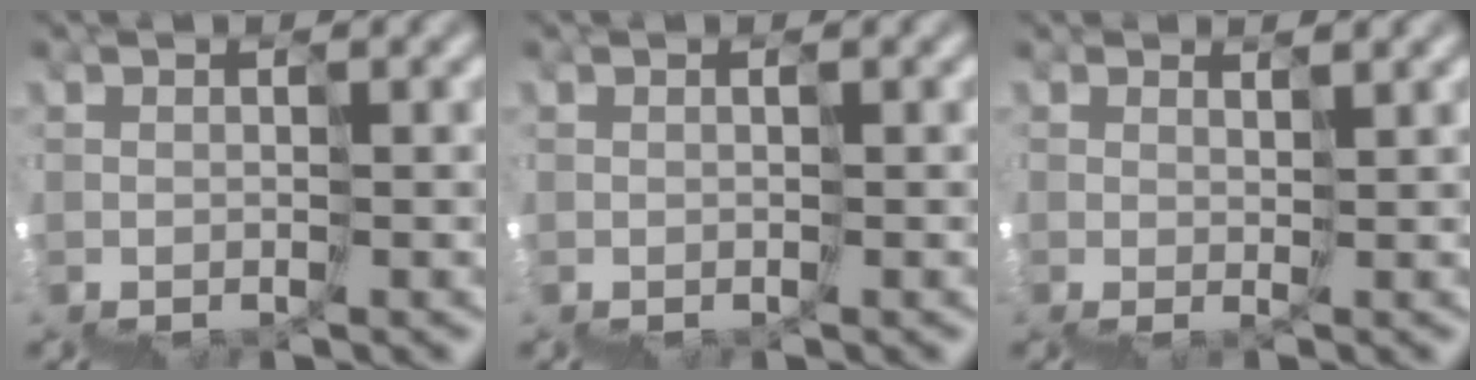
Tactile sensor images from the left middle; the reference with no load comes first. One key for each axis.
{"total": 0.0}
{"total": 2.3, "fx": 1.5, "fy": 0.5, "fz": 1.6, "tx": 0.002, "ty": 0.008, "tz": 0.033}